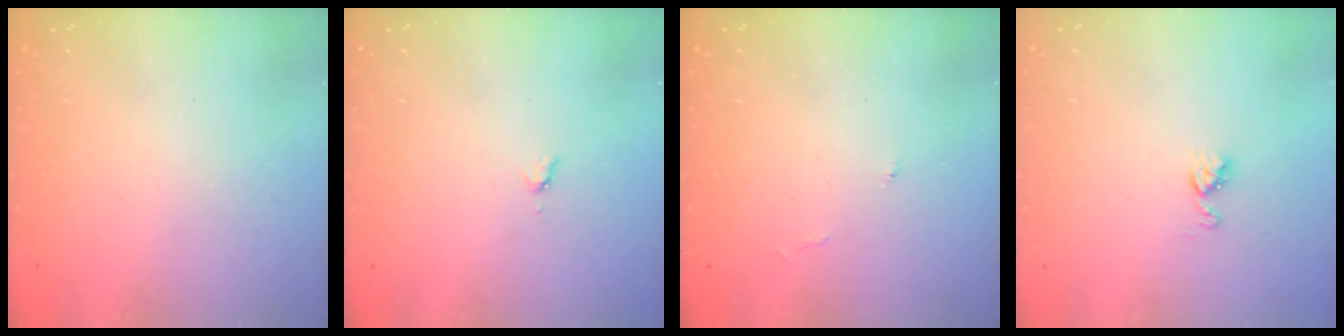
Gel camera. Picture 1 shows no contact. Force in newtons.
{"total": 3.5, "press": 3.5, "slide": 0.5}
{"total": 3.8, "press": 3.8, "slide": 0.4}
{"total": 6.7, "press": 6.6, "slide": 0.6}